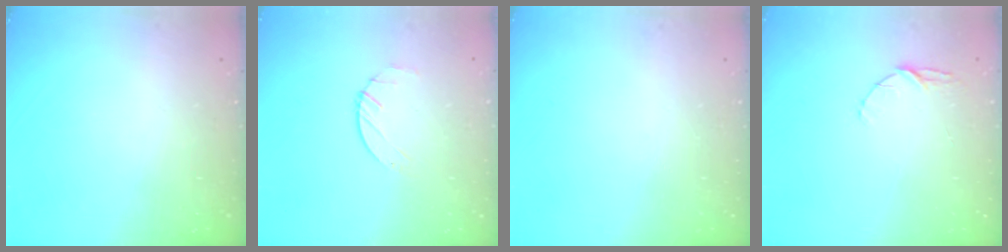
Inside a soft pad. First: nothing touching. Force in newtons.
{"total": 1.2, "press": 1.2, "slide": 0.2}
{"total": 0.0}
{"total": 4.0, "press": 3.9, "slide": 0.4}